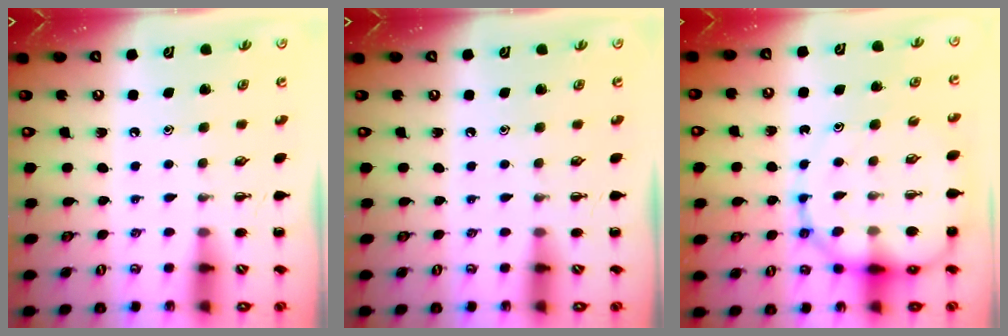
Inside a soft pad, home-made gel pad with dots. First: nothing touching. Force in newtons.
{"total": 0.0}
{"total": 14.7, "press": 14.3, "slide": 3.3}